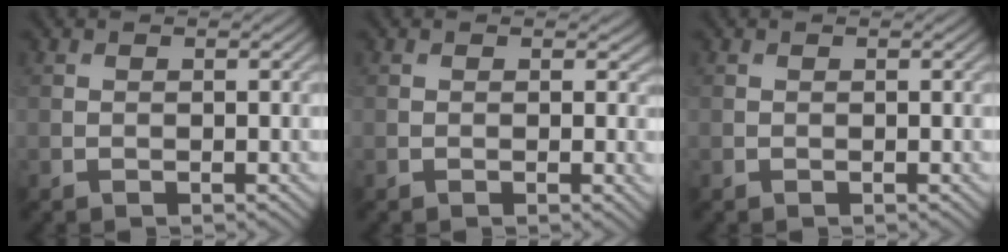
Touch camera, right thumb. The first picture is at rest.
{"total": 1.5, "force": [0.3, 0.8, 1.2], "torque": [-0.016, -0.003, 0.004]}
{"total": 0.0}